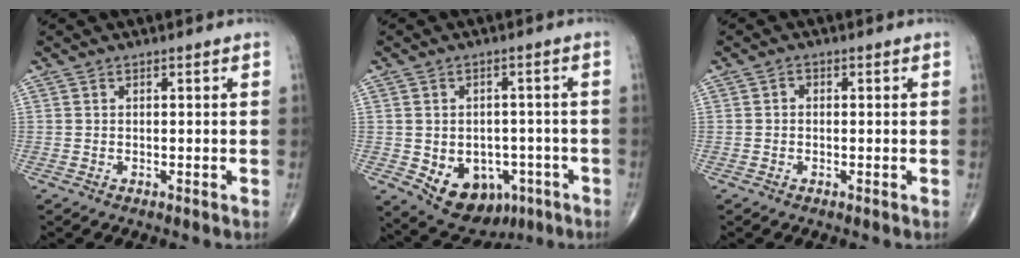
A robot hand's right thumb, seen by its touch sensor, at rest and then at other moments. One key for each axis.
{"total": 11.8, "fx": -4.4, "fy": 8.6, "fz": 6.8, "tx": -0.072, "ty": 0.021, "tz": -0.047}
{"total": 1.0, "fx": -0.1, "fy": 0.8, "fz": 0.6, "tx": -0.001, "ty": 0.004, "tz": -0.006}